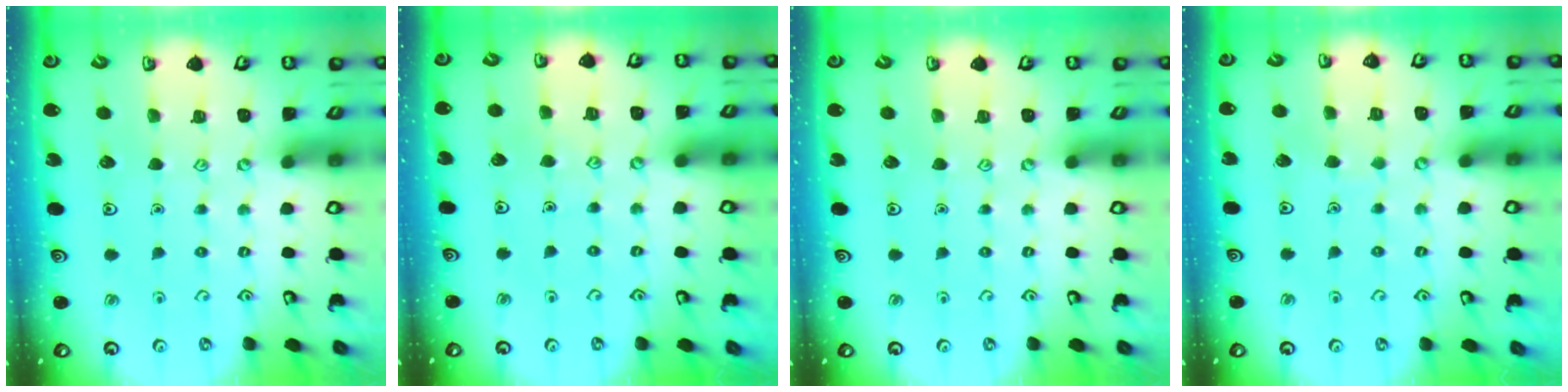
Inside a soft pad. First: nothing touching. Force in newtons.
{"total": 4.0, "press": 4.0, "slide": 0.4}
{"total": 0.0}
{"total": 1.4, "press": 1.4, "slide": 0.1}